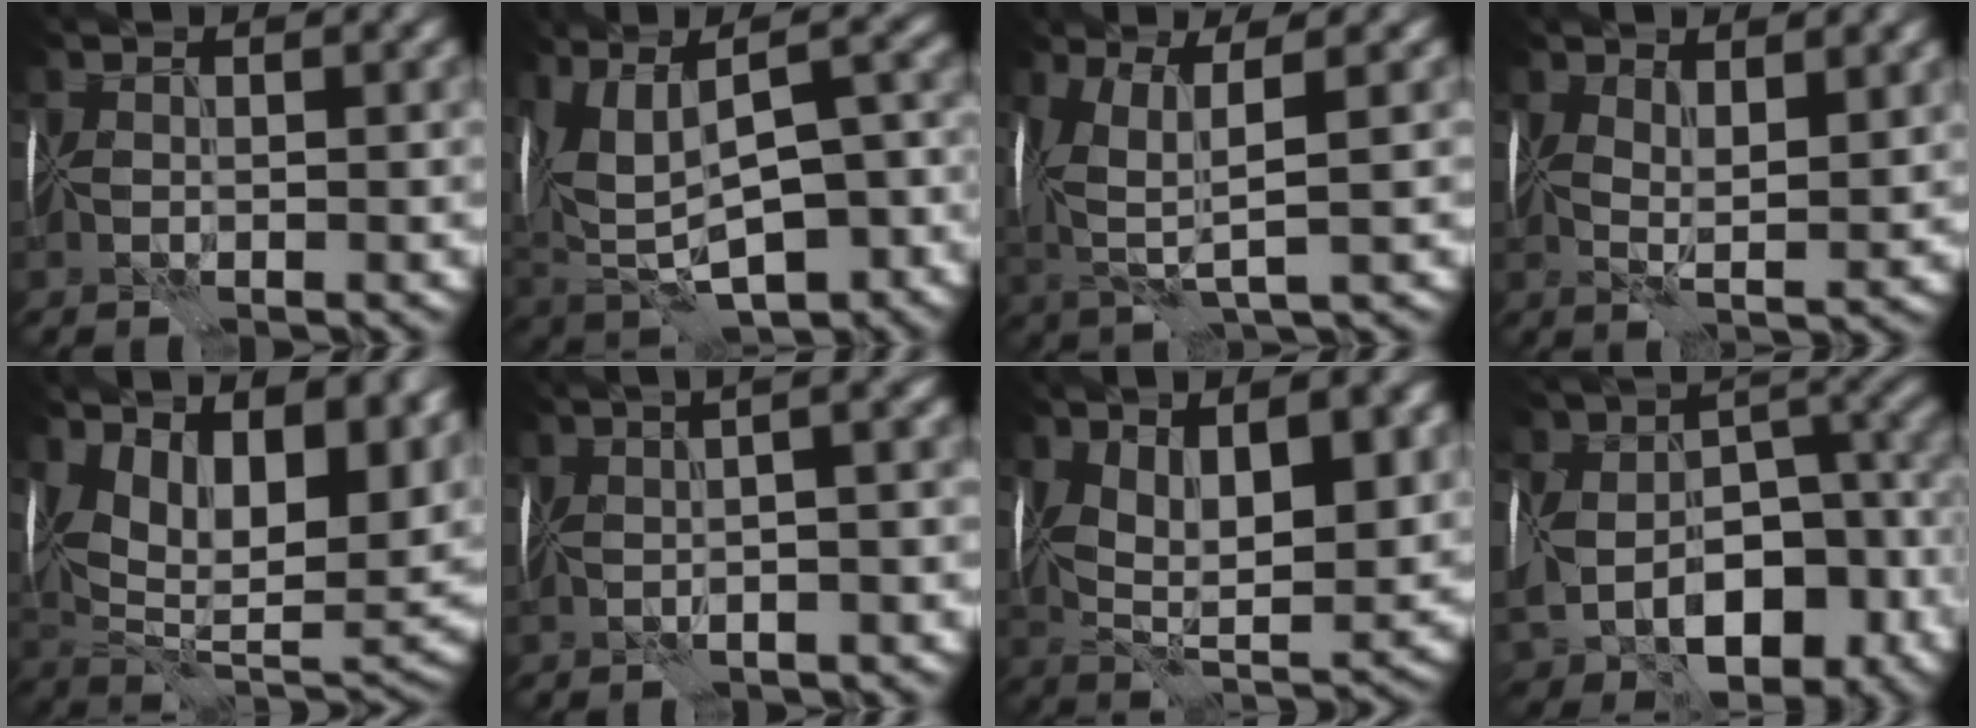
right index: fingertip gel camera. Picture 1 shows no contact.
{"total": 14.7, "force": [0.9, 8.2, 12.1], "torque": [-0.195, 0.003, 0.089]}
{"total": 5.6, "force": [1.1, 1.8, 5.2], "torque": [-0.122, 0.003, 0.023]}
{"total": 3.5, "force": [2.0, 1.1, 2.7], "torque": [-0.049, -0.003, 0.037]}
{"total": 16.4, "force": [6.3, 8.4, 12.6], "torque": [-0.166, 0.030, 0.114]}
{"total": 8.2, "force": [1.4, 3.5, 7.3], "torque": [-0.047, 0.036, -0.010]}
{"total": 12.0, "force": [2.8, 5.4, 10.3], "torque": [-0.170, -0.005, 0.044]}
{"total": 16.5, "force": [-5.4, 11.9, 10.1], "torque": [-0.173, -0.025, -0.067]}